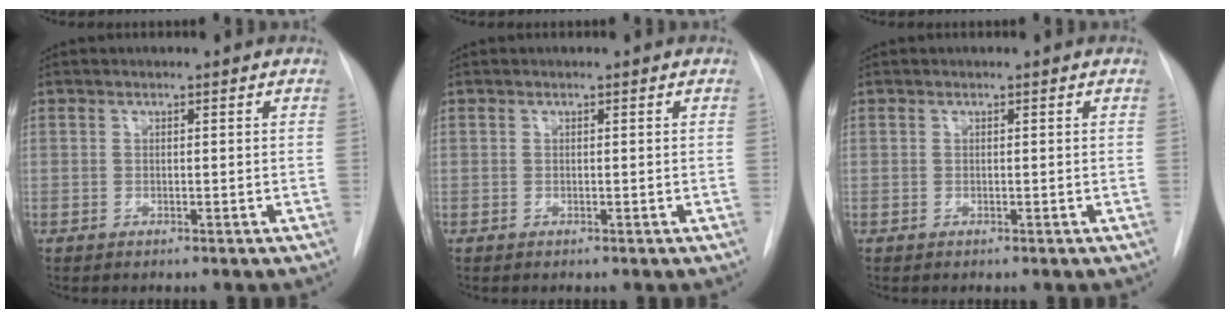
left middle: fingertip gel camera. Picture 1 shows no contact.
{"total": 0.0}
{"total": 0.0}